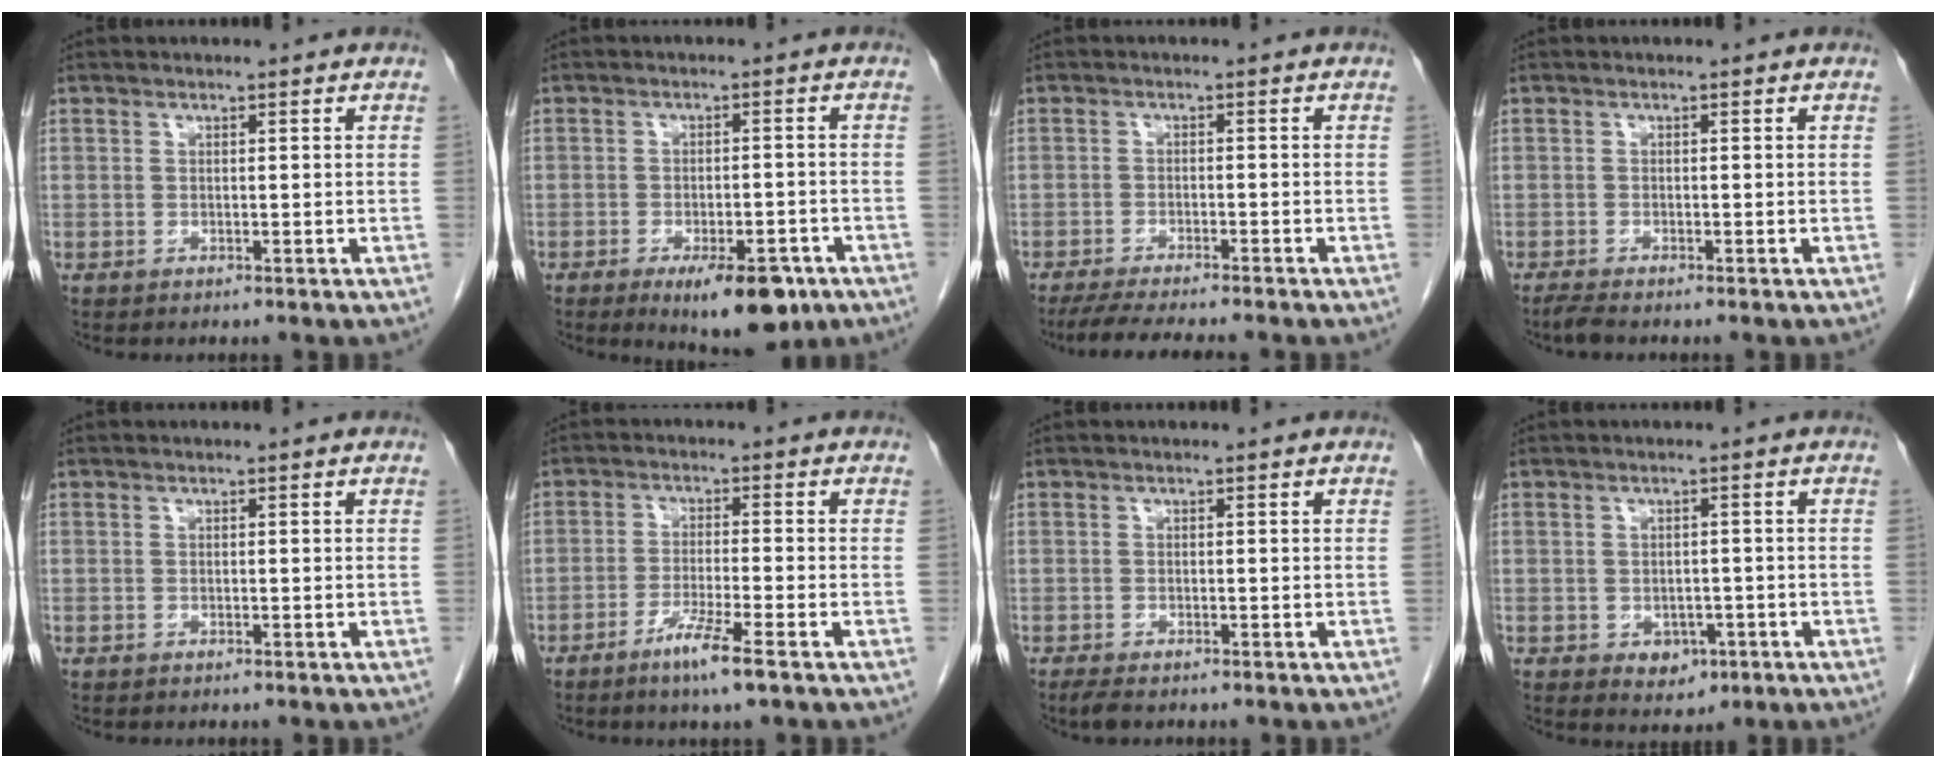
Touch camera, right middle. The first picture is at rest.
{"total": 9.6, "force": [-5.8, 3.4, 6.8], "torque": [-0.087, -0.006, -0.078]}
{"total": 8.1, "force": [-7.0, 0.1, 4.1], "torque": [-0.052, -0.018, -0.111]}
{"total": 1.3, "force": [-1.1, -0.2, 0.6], "torque": [-0.023, -0.006, -0.025]}
{"total": 0.0}
{"total": 5.5, "force": [-3.5, -0.4, 4.3], "torque": [-0.081, -0.011, -0.068]}
{"total": 2.0, "force": [-1.6, 0.5, 1.2], "torque": [-0.027, -0.006, -0.024]}
{"total": 3.5, "force": [-1.5, 2.5, 1.9], "torque": [-0.020, 0.002, -0.009]}